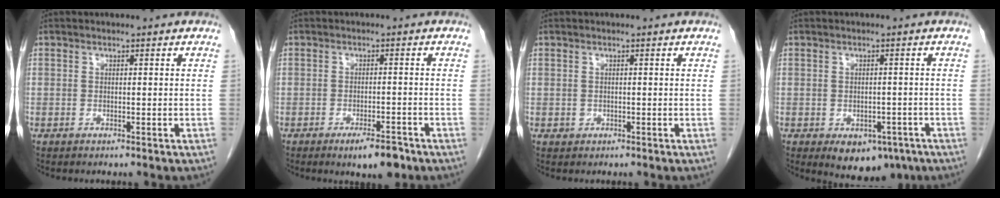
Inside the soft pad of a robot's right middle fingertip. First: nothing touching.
{"total": 5.1, "force": [-3.4, 1.3, 3.5], "torque": [-0.053, -0.004, -0.046]}
{"total": 0.7, "force": [-0.2, 0.7, 0.1], "torque": [-0.002, 0.003, -0.001]}
{"total": 7.9, "force": [-4.7, 4.8, 4.2], "torque": [-0.037, 0.006, -0.057]}